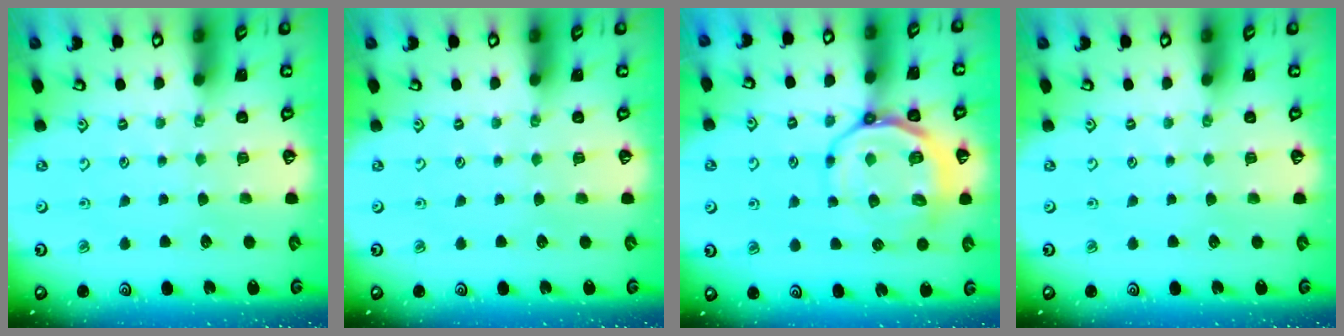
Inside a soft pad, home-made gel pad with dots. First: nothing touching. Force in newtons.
{"total": 0.0}
{"total": 13.5, "press": 13.3, "slide": 2.7}
{"total": 0.0}